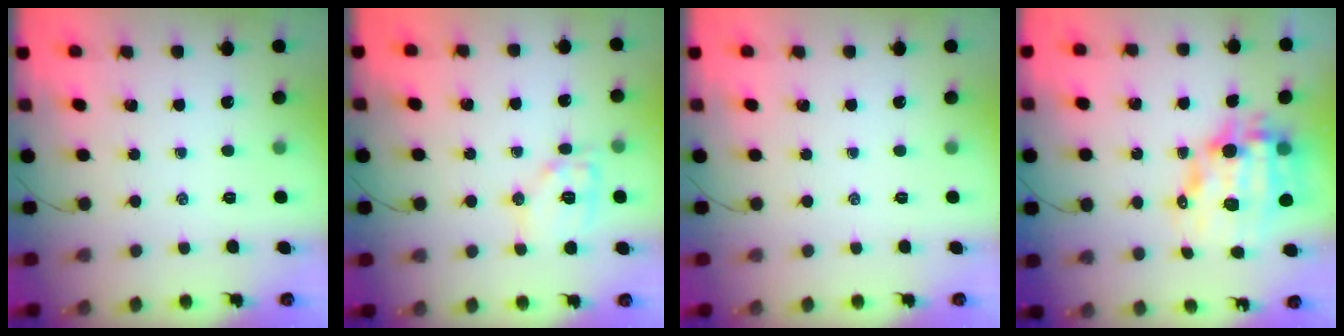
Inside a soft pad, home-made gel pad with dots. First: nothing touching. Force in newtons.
{"total": 10.4, "press": 10.4, "slide": 0.5}
{"total": 0.0}
{"total": 13.5, "press": 13.1, "slide": 3.5}